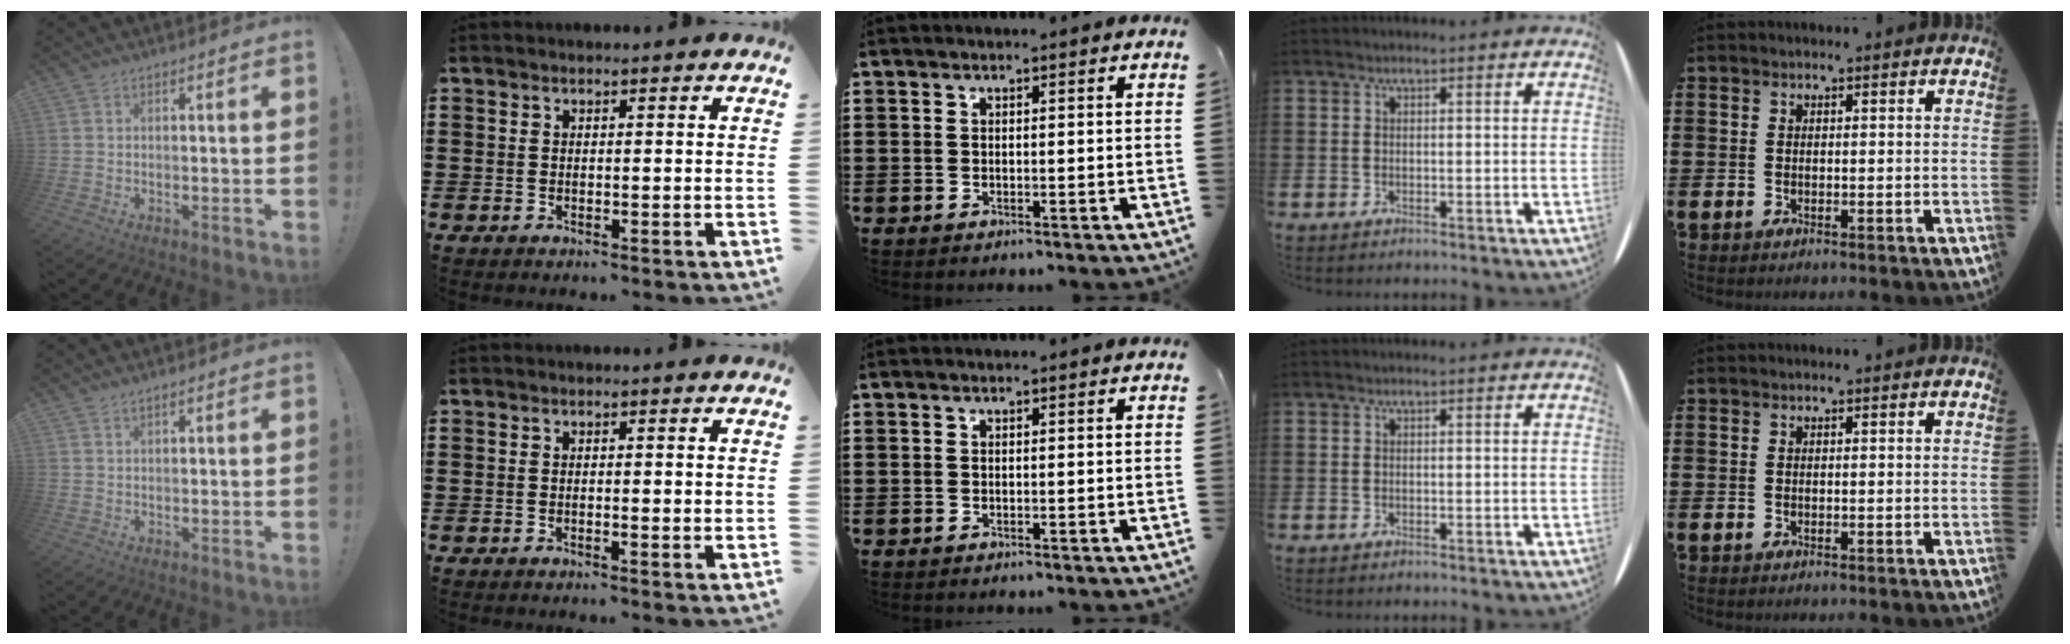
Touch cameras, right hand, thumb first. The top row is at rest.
{"thumb": {"total": 1.1, "force": [1.0, 0.2, 0.5], "torque": [-0.010, -0.001, 0.019]}, "index": {"total": 0.6, "force": [-0.1, 0.1, 0.6], "torque": [-0.012, -0.003, 0.000]}}